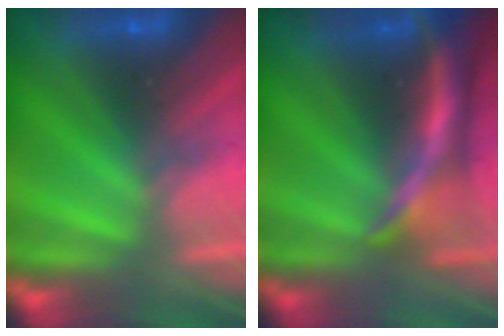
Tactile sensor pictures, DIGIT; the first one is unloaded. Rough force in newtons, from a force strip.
{"total": 7.1}